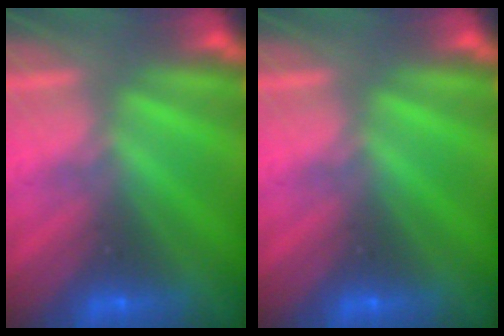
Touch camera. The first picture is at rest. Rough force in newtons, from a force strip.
{"total": 0.0}